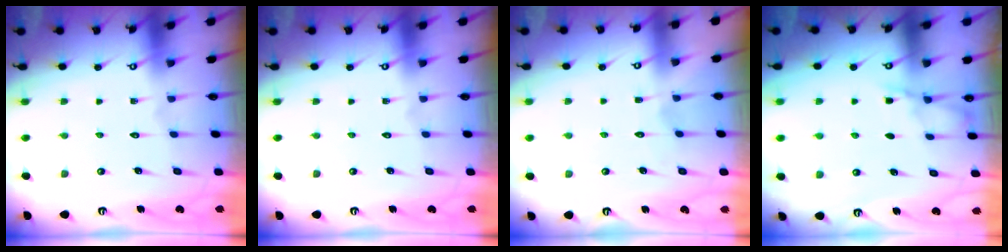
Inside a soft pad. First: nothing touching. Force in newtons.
{"total": 0.0}
{"total": 2.8, "press": 2.8, "slide": 0.3}
{"total": 4.0, "press": 4.0, "slide": 0.4}